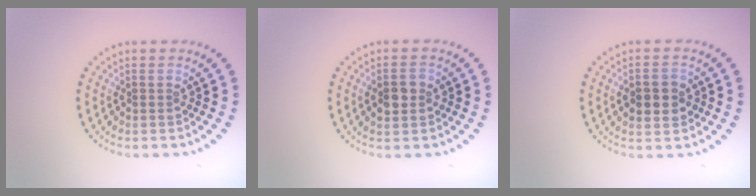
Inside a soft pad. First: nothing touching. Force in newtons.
{"total": 2.0, "press": 2.0, "slide": 0.1}
{"total": 3.1, "press": 3.1, "slide": 0.1}